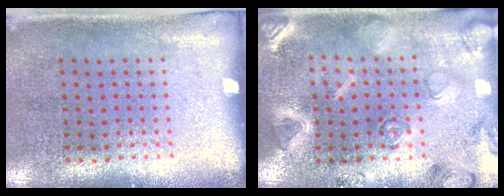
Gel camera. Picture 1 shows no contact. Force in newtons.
{"total": 2.9, "press": 2.9, "slide": 0.5}